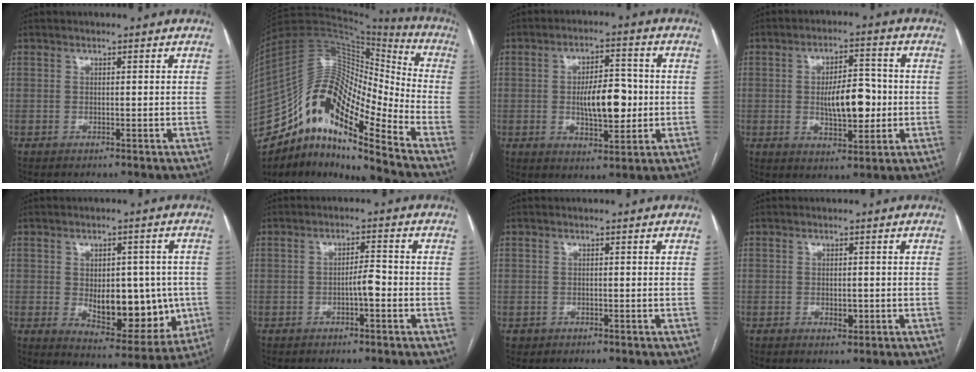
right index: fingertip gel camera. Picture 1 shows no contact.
{"total": 20.8, "force": [-13.6, 4.6, 15.1], "torque": [-0.285, 0.035, -0.241]}
{"total": 9.0, "force": [-0.5, 3.5, 8.2], "torque": [-0.138, 0.009, -0.004]}
{"total": 8.9, "force": [-0.6, 3.6, 8.1], "torque": [-0.134, 0.010, -0.005]}
{"total": 13.6, "force": [-1.1, 7.2, 11.4], "torque": [-0.147, 0.003, 0.008]}
{"total": 2.8, "force": [-1.0, 0.5, 2.6], "torque": [-0.039, 0.005, -0.018]}
{"total": 0.9, "force": [-0.4, 0.9, 0.0], "torque": [-0.003, 0.005, -0.004]}
{"total": 1.7, "force": [-0.4, 0.9, 1.4], "torque": [-0.022, -0.001, -0.001]}